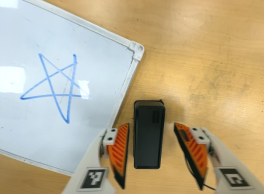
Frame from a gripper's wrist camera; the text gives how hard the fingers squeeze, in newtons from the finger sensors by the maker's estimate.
{"total": 0.0}